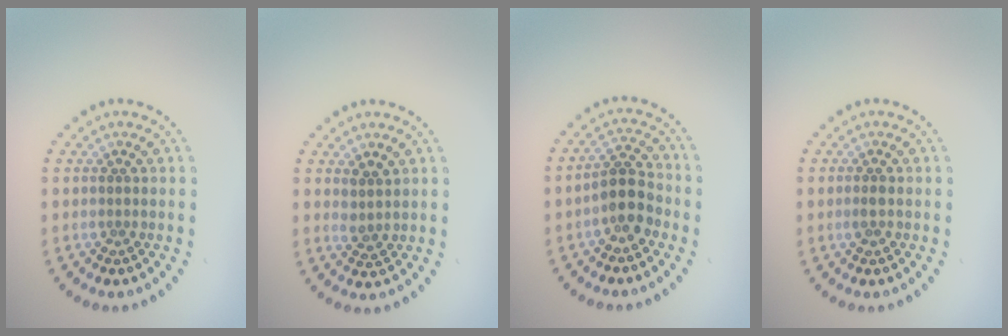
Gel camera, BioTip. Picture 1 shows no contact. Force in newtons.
{"total": 1.5, "press": 1.2, "slide": 0.9}
{"total": 3.7, "press": 3.5, "slide": 1.2}
{"total": 1.0, "press": 0.9, "slide": 0.3}